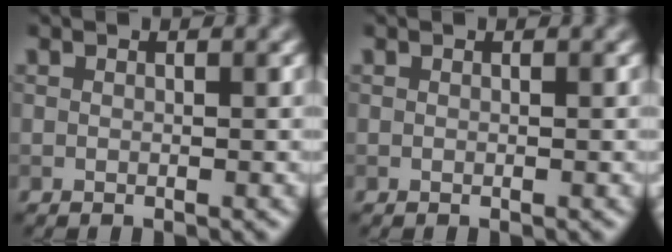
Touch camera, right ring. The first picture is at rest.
{"total": 0.0}